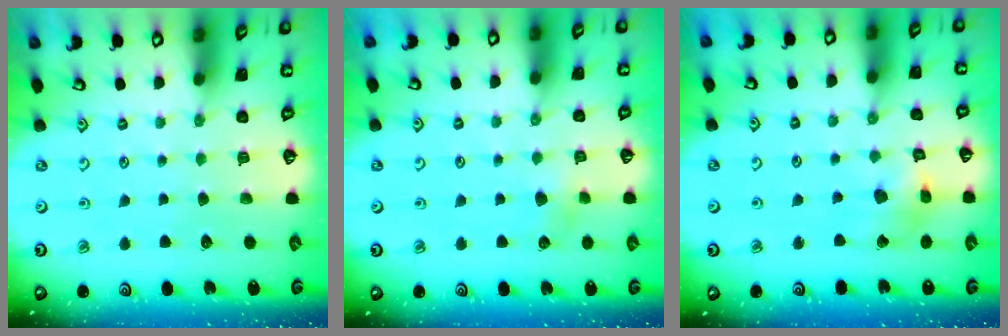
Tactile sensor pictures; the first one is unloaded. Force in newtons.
{"total": 3.2, "press": 3.1, "slide": 0.5}
{"total": 9.5, "press": 9.4, "slide": 1.2}